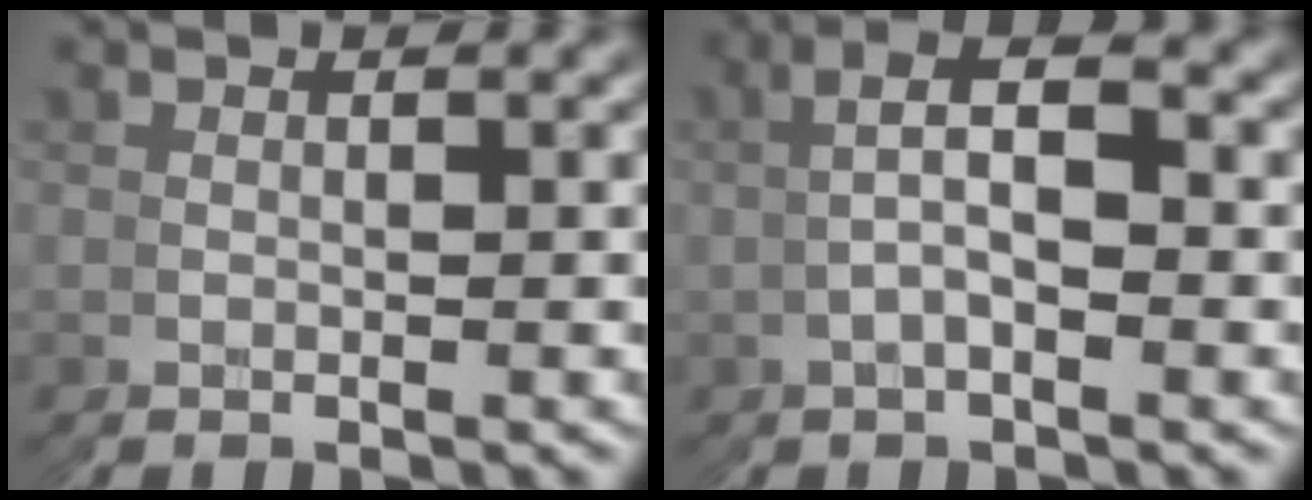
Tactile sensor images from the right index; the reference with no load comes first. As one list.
[{"total": 6.0, "force": [1.4, 3.6, 4.6], "torque": [-0.061, 0.014, 0.006]}]